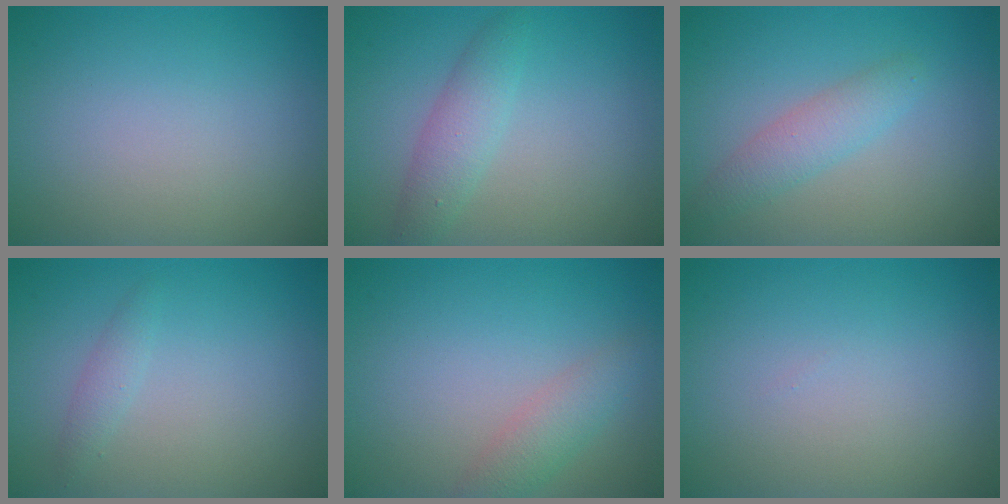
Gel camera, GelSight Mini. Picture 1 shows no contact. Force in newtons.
{"total": 2.7, "press": 2.7, "slide": 0.2}
{"total": 2.5, "press": 2.5, "slide": 0.0}
{"total": 1.1, "press": 1.1, "slide": 0.0}
{"total": 2.3, "press": 2.3, "slide": 0.0}
{"total": 0.0}